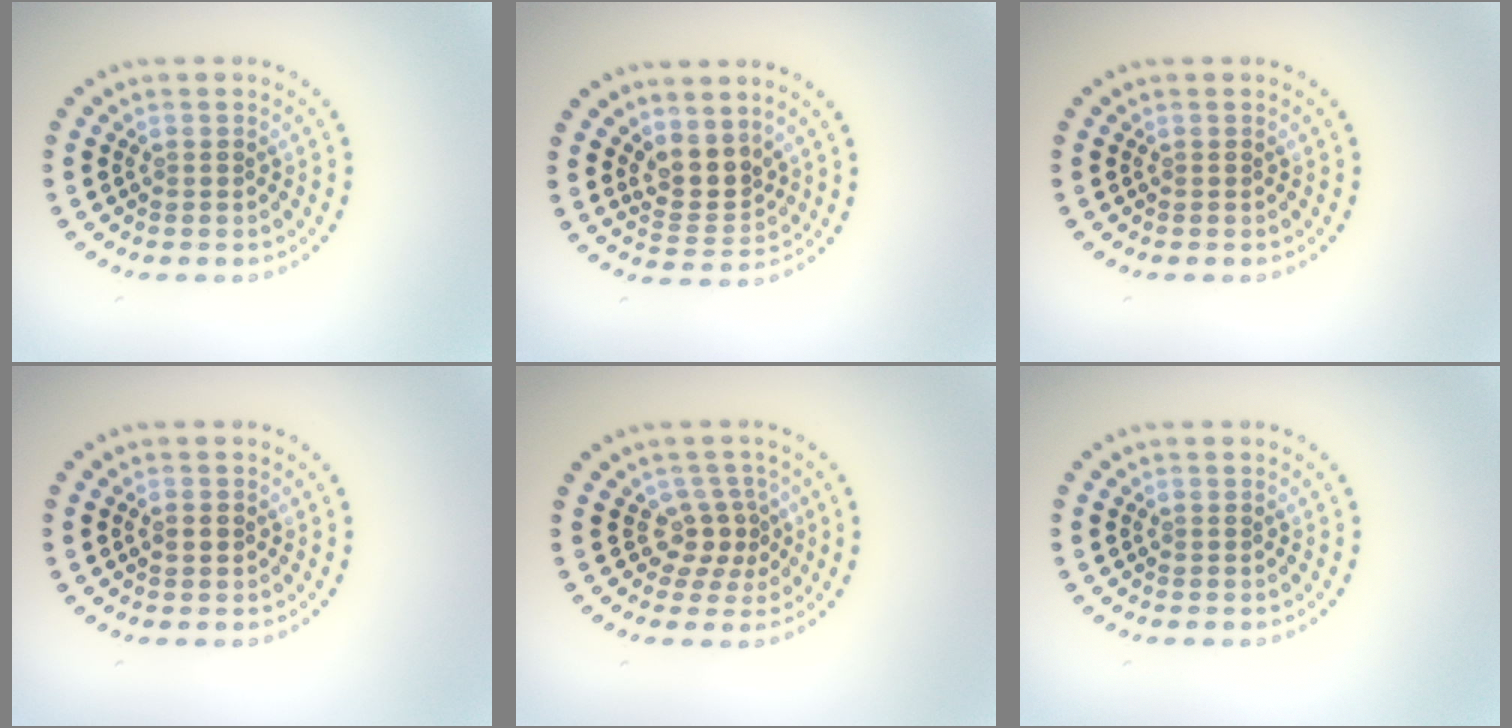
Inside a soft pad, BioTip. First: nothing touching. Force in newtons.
{"total": 2.9, "press": 2.3, "slide": 1.8}
{"total": 0.0}
{"total": 1.3, "press": 1.3, "slide": 0.2}
{"total": 2.4, "press": 1.7, "slide": 1.8}
{"total": 0.0}